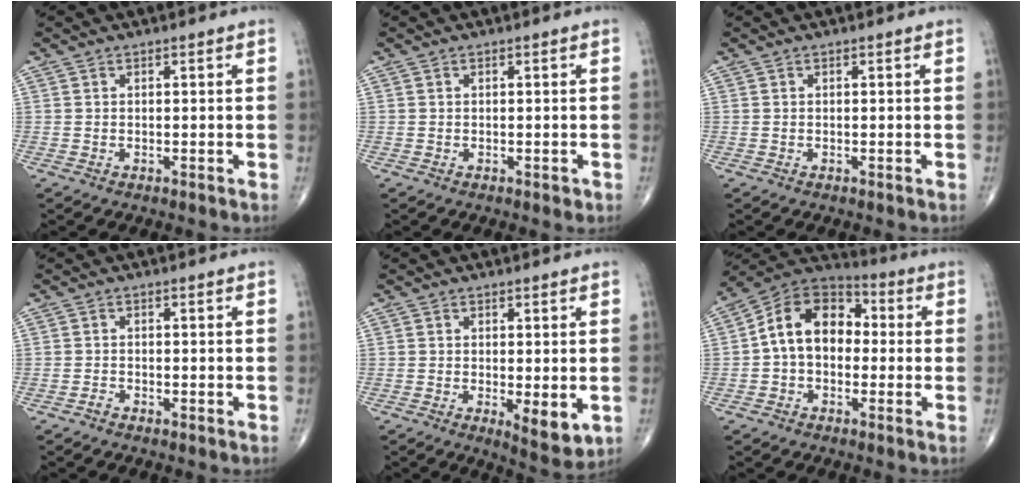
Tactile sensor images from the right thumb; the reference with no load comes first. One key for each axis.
{"total": 0.7, "fx": -0.2, "fy": 0.4, "fz": 0.5, "tx": -0.006, "ty": -0.001, "tz": -0.002}
{"total": 0.0}
{"total": 0.8, "fx": -0.7, "fy": 0.3, "fz": 0.2, "tx": -0.008, "ty": 0.002, "tz": -0.016}
{"total": 6.0, "fx": -1.1, "fy": 2.2, "fz": 5.5, "tx": -0.076, "ty": -0.019, "tz": -0.011}
{"total": 13.2, "fx": 0.1, "fy": 9.4, "fz": 9.3, "tx": -0.126, "ty": 0.042, "tz": -0.015}